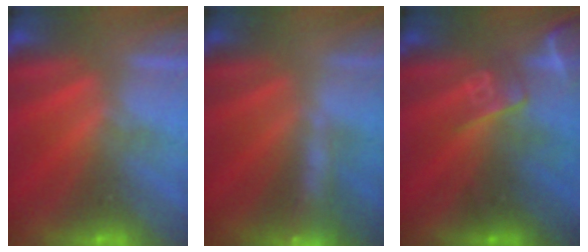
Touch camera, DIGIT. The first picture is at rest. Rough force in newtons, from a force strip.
{"total": 7.4}
{"total": 2.6}